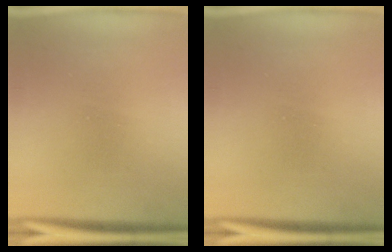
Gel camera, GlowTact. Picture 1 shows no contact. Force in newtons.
{"total": 0.0}